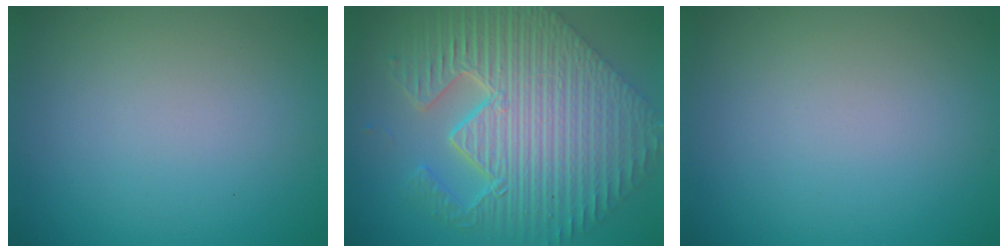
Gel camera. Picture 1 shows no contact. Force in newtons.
{"total": 11.6, "press": 7.8, "slide": 8.6}
{"total": 0.0}